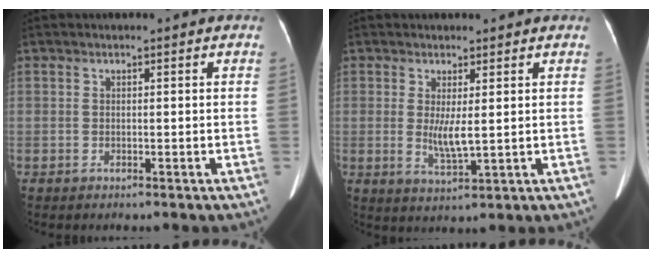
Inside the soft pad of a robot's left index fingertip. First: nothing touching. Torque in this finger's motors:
{"motor_torque": [0.80, -0.09, 0.42, 0.12]}